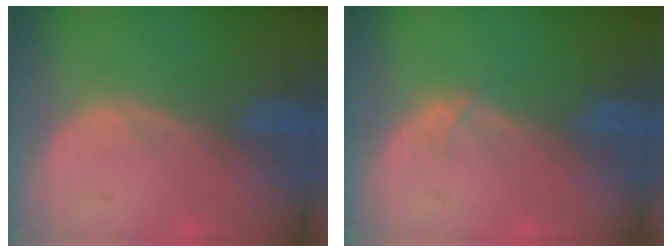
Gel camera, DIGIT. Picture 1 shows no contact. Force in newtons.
{"total": 0.5, "press": 0.5, "slide": 0.1}